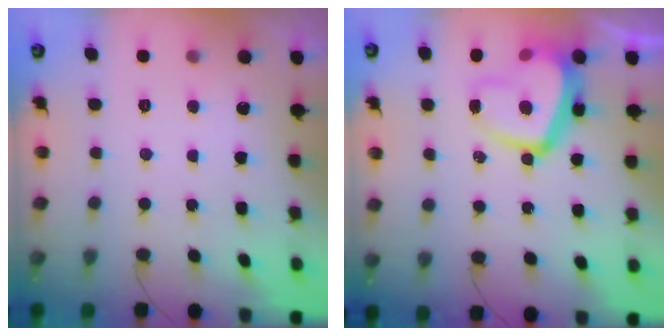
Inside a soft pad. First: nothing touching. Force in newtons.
{"total": 14.2, "press": 14.1, "slide": 1.4}